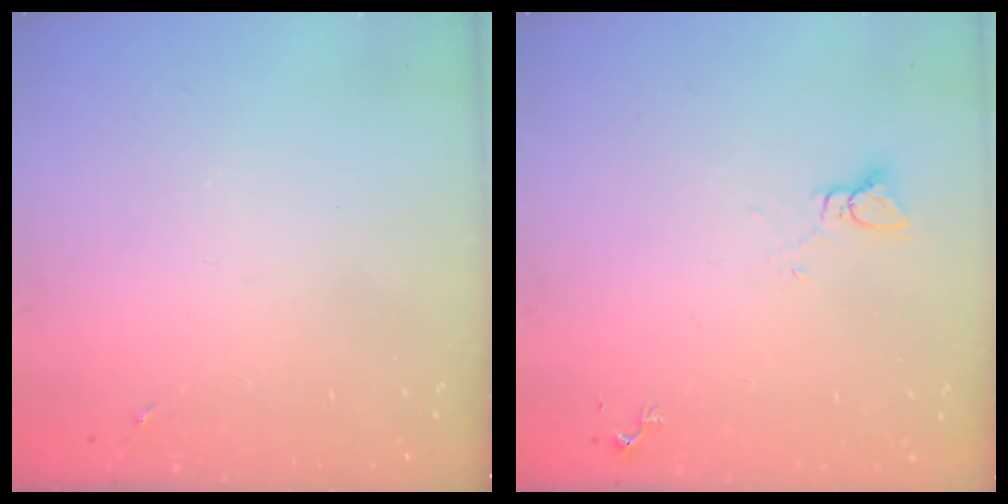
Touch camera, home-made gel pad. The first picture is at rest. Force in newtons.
{"total": 2.8, "press": 2.8, "slide": 0.1}